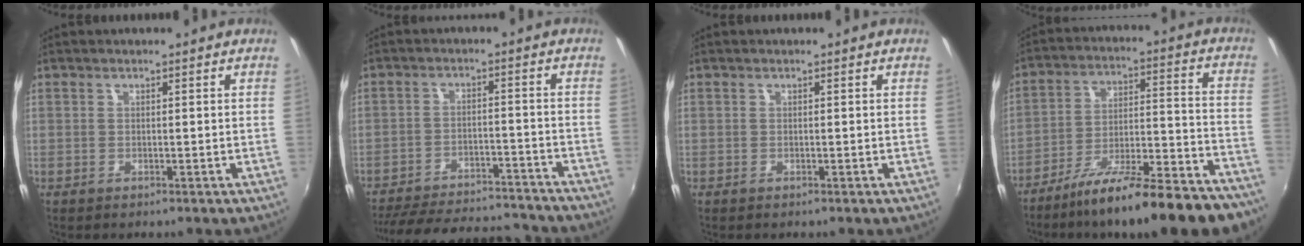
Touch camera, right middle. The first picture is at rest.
{"total": 22.8, "force": [-20.1, 6.3, 8.8], "torque": [-0.182, 0.003, -0.267]}
{"total": 0.0}
{"total": 25.2, "force": [-20.9, 3.7, 13.5], "torque": [-0.210, -0.041, -0.299]}